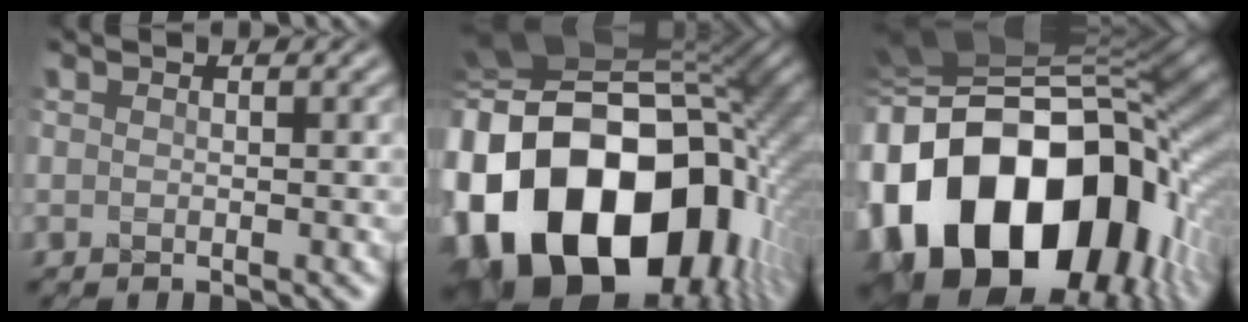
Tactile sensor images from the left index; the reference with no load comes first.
{"total": 21.7, "force": [-5.5, 15.5, 14.3], "torque": [-0.310, -0.031, -0.088]}
{"total": 21.2, "force": [-5.3, 15.5, 13.4], "torque": [-0.287, -0.041, -0.079]}